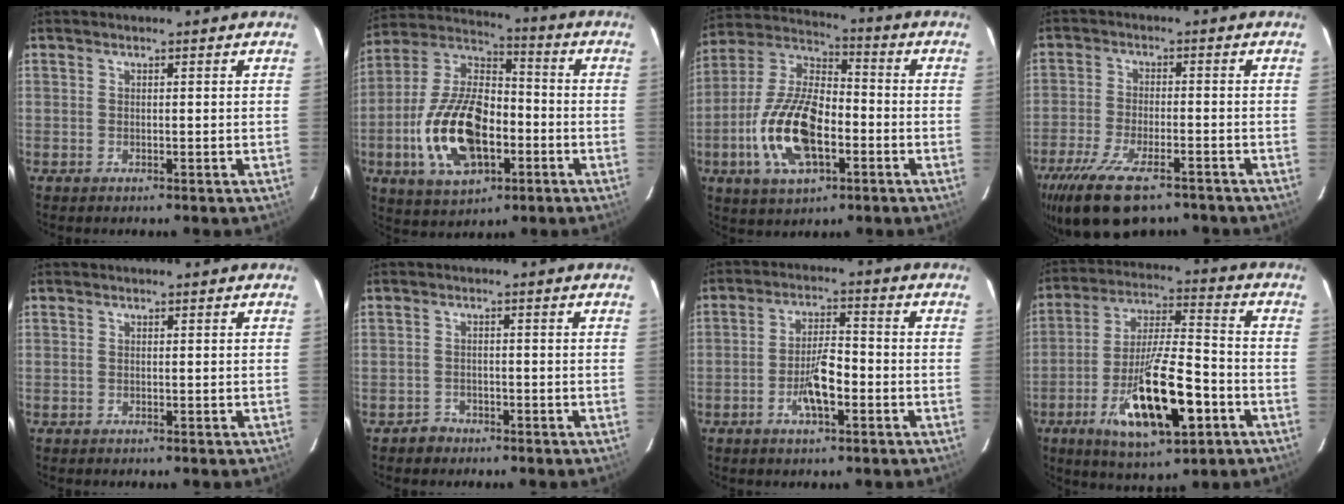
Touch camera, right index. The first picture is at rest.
{"total": 19.7, "force": [-5.8, 10.7, 15.5], "torque": [-0.326, 0.006, -0.095]}
{"total": 17.4, "force": [-5.3, 8.2, 14.4], "torque": [-0.304, 0.000, -0.097]}
{"total": 15.9, "force": [-11.3, 5.8, 9.6], "torque": [-0.210, -0.045, -0.191]}
{"total": 0.0}
{"total": 2.5, "force": [-1.6, 1.9, -0.1], "torque": [-0.001, 0.011, -0.026]}
{"total": 7.0, "force": [-2.8, 2.1, 6.0], "torque": [-0.118, 0.004, -0.048]}
{"total": 18.2, "force": [-7.3, 5.3, 15.9], "torque": [-0.302, -0.013, -0.119]}